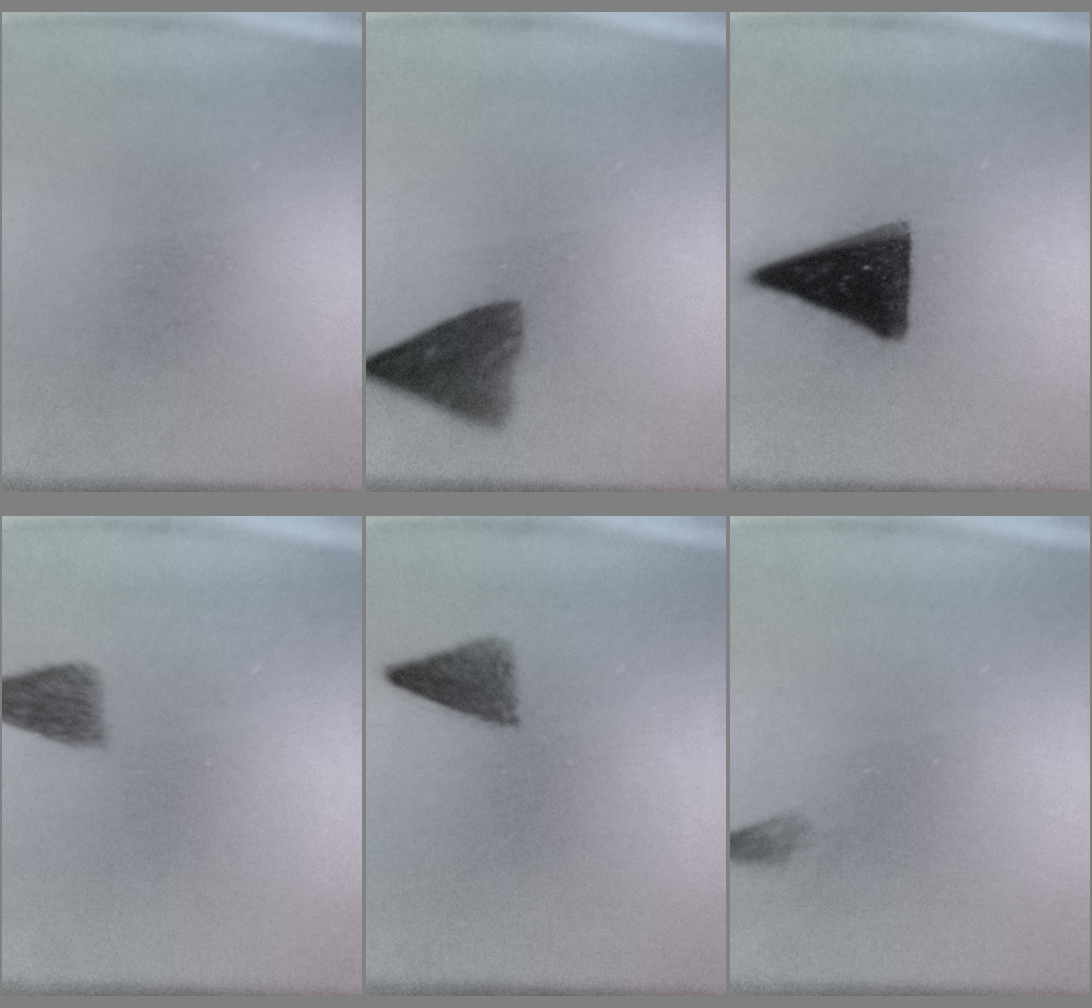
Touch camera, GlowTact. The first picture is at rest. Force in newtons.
{"total": 6.1}
{"total": 14.7}
{"total": 3.7}
{"total": 3.3}
{"total": 0.7}